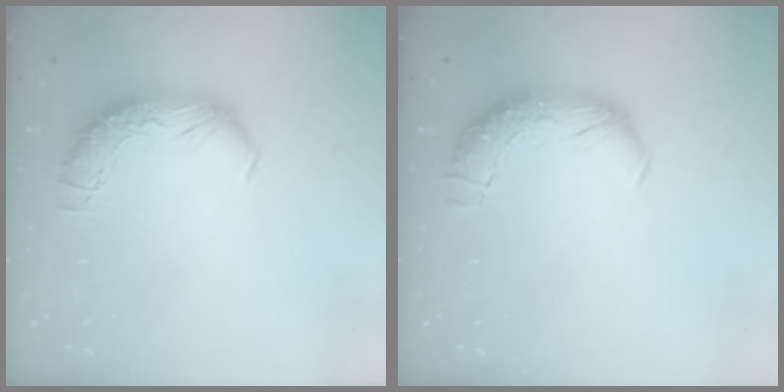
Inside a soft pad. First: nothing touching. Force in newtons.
{"total": 2.3, "press": 1.0, "slide": 2.1}